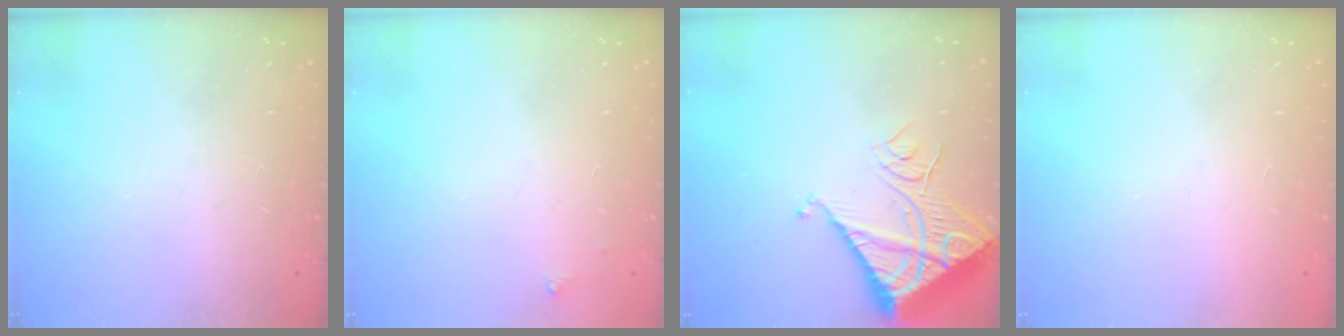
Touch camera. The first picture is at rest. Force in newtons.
{"total": 2.5, "press": 2.5, "slide": 0.4}
{"total": 13.1, "press": 13.0, "slide": 1.5}
{"total": 1.7, "press": 1.7, "slide": 0.1}